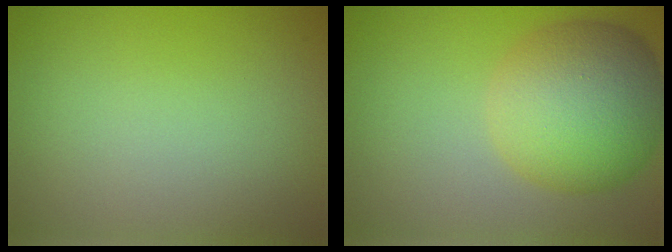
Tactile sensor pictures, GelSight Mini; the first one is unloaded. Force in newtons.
{"total": 8.8, "press": 8.8, "slide": 0.3}